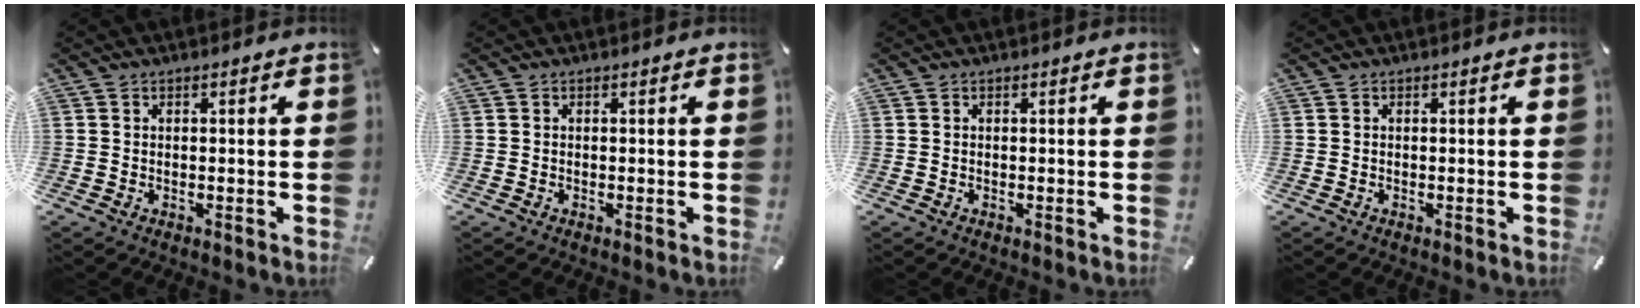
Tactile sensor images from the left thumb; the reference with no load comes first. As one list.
[{"total": 0.0}, {"total": 0.0}, {"total": 0.0}]